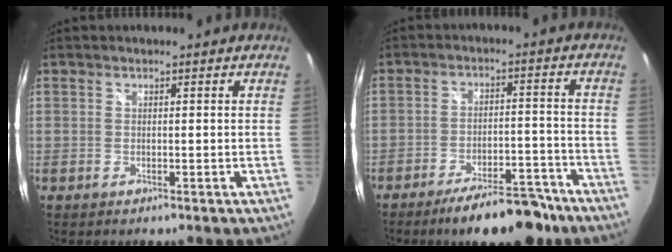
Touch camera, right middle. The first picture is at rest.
{"total": 12.9, "force": [-10.5, 3.8, 6.6], "torque": [-0.108, 0.004, -0.146]}